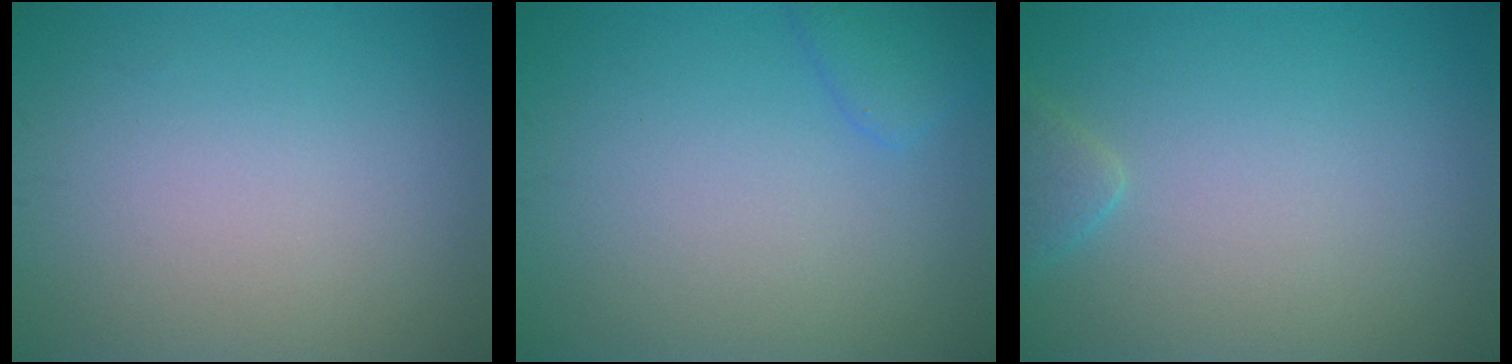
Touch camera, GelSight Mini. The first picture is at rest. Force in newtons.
{"total": 1.9, "press": 1.9, "slide": 0.1}
{"total": 1.5, "press": 1.5, "slide": 0.1}